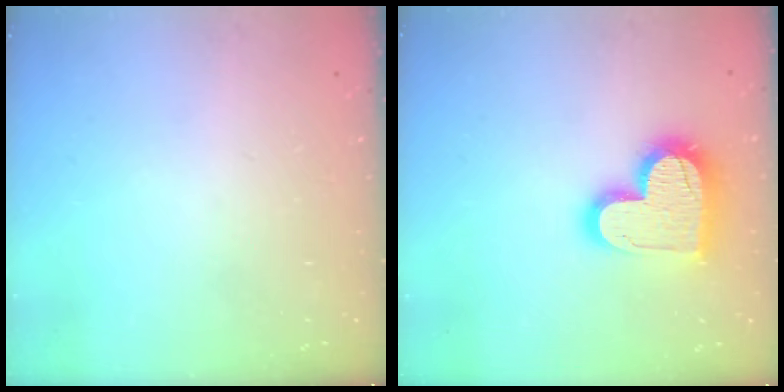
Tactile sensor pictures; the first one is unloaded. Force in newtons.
{"total": 16.9, "press": 16.9, "slide": 1.3}